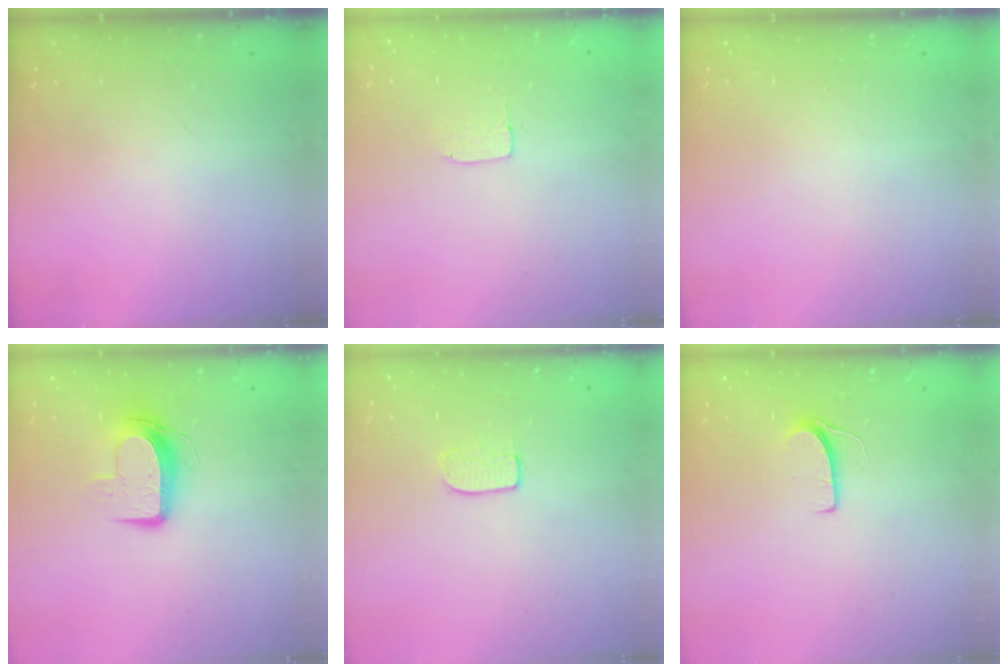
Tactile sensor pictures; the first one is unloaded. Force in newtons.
{"total": 2.9, "press": 2.9, "slide": 0.2}
{"total": 0.0}
{"total": 9.8, "press": 9.7, "slide": 1.0}
{"total": 5.2, "press": 5.2, "slide": 0.3}
{"total": 5.9, "press": 5.9, "slide": 0.4}